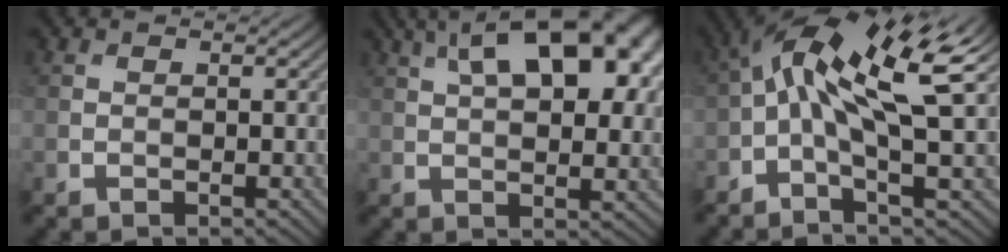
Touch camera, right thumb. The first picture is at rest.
{"total": 16.1, "force": [6.5, 7.5, 12.7], "torque": [-0.184, 0.043, 0.080]}
{"total": 12.2, "force": [2.4, 3.7, 11.4], "torque": [-0.223, 0.013, 0.036]}